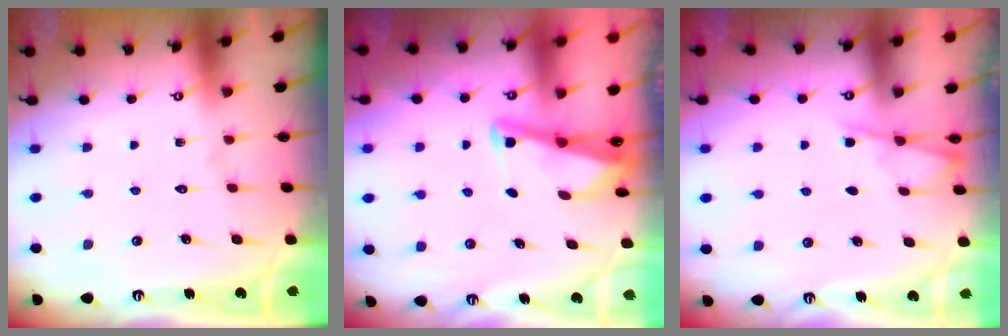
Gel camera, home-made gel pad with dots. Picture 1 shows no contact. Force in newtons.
{"total": 2.8, "press": 2.7, "slide": 0.4}
{"total": 4.2, "press": 4.2, "slide": 0.4}